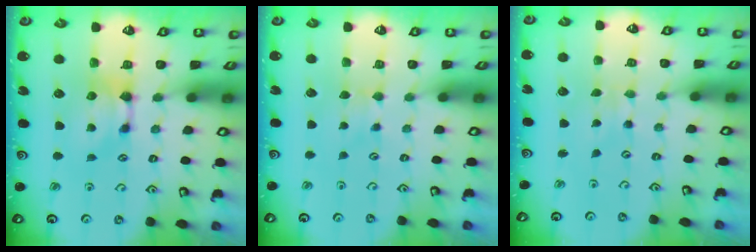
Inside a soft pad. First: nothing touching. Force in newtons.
{"total": 1.6, "press": 1.6, "slide": 0.3}
{"total": 2.9, "press": 2.9, "slide": 0.4}